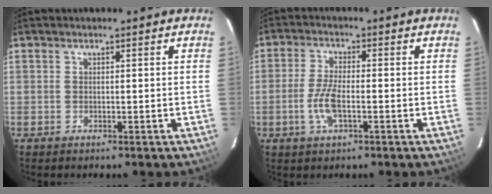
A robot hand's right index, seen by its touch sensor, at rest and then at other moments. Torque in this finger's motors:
{"motor_torque": [0.74, -0.11, 0.20, 0.09]}